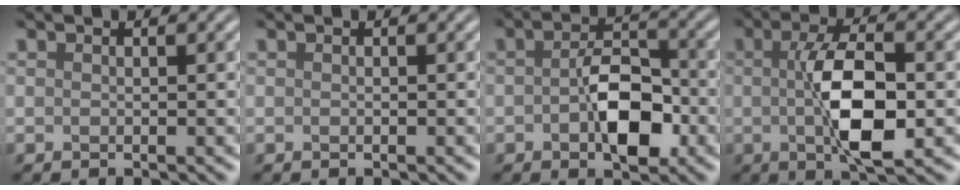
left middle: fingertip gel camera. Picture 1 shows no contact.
{"total": 0.0}
{"total": 5.5, "force": [-1.2, 3.0, 4.5], "torque": [-0.074, 0.003, -0.023]}
{"total": 7.2, "force": [-0.3, 2.6, 6.6], "torque": [-0.121, 0.000, -0.006]}